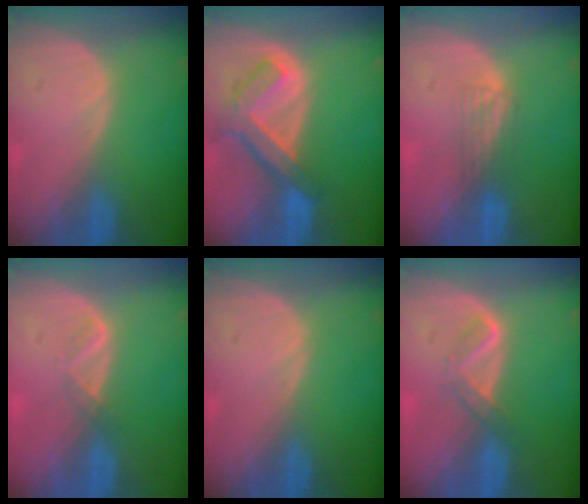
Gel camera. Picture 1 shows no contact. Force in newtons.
{"total": 7.4, "press": 6.4, "slide": 3.7}
{"total": 2.5, "press": 2.2, "slide": 1.3}
{"total": 1.6, "press": 1.5, "slide": 0.7}
{"total": 0.0}
{"total": 2.8, "press": 2.7, "slide": 0.7}